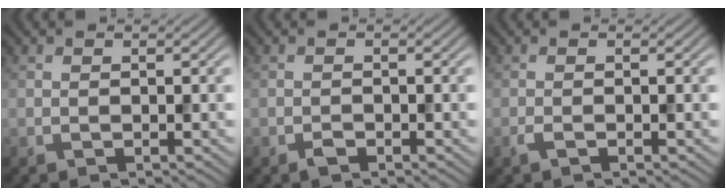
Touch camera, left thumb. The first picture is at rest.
{"total": 1.0, "force": [-0.8, 0.4, 0.4], "torque": [-0.006, 0.000, -0.015]}
{"total": 0.9, "force": [-0.6, 0.2, 0.6], "torque": [-0.015, 0.000, -0.012]}